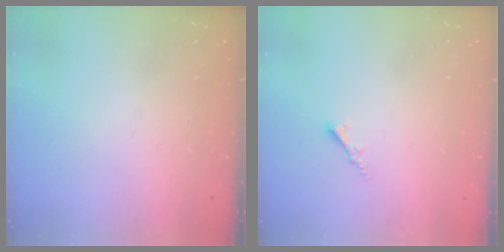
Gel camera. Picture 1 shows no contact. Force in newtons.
{"total": 1.8, "press": 1.7, "slide": 0.5}